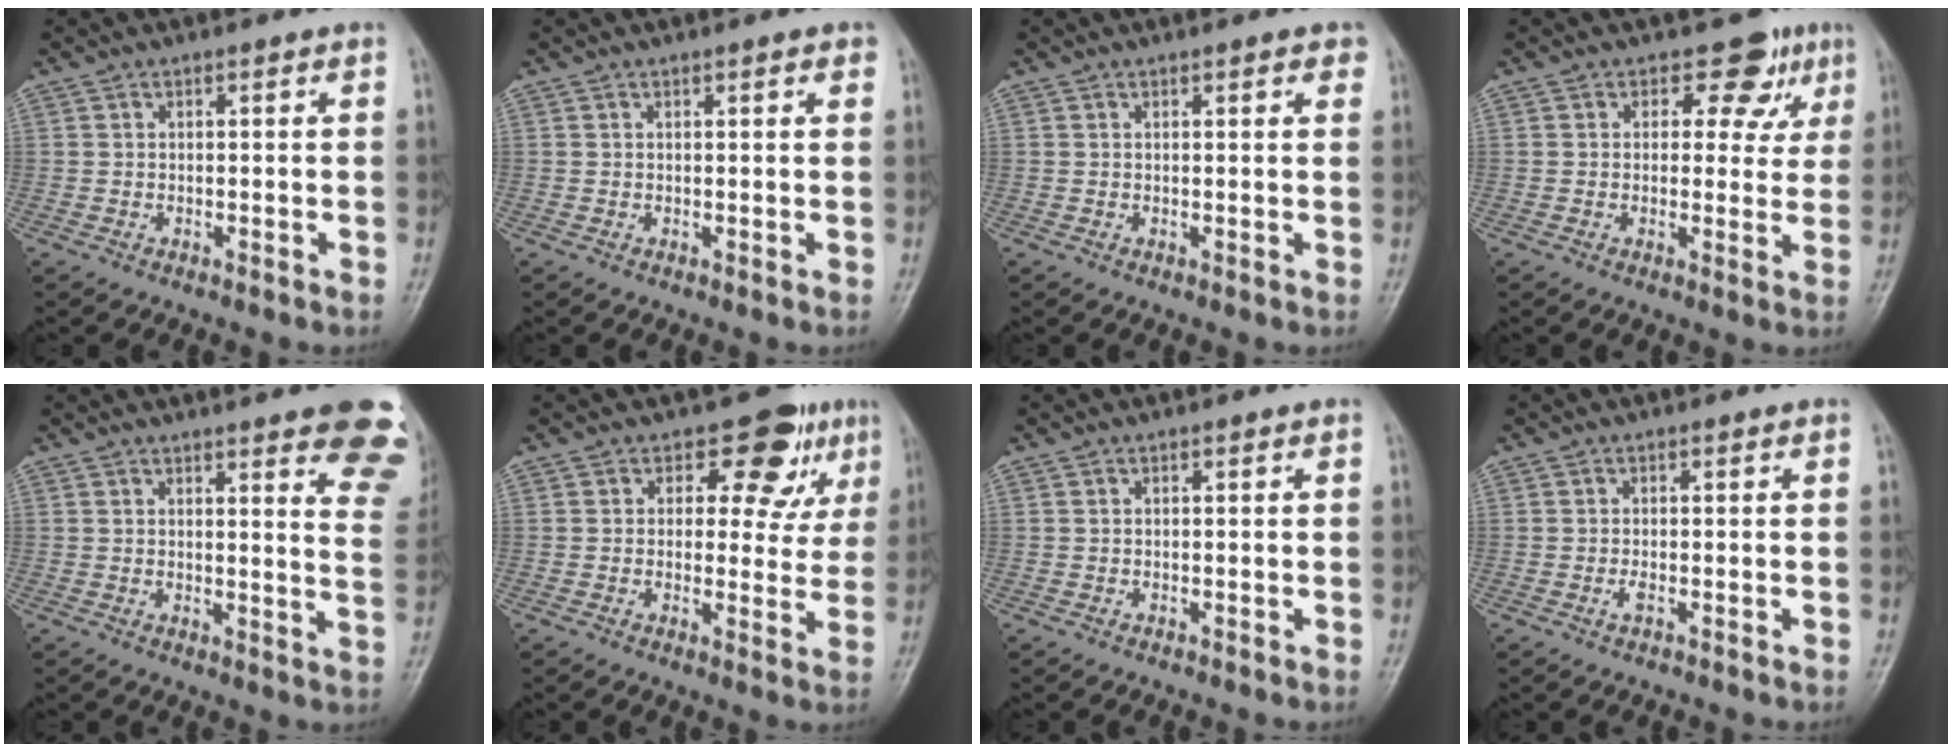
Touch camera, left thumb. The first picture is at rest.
{"total": 1.3, "force": [0.7, 0.3, 1.0], "torque": [-0.012, -0.001, 0.007]}
{"total": 1.9, "force": [1.1, 0.6, 1.4], "torque": [-0.012, -0.002, 0.011]}
{"total": 6.4, "force": [3.2, 4.7, 2.9], "torque": [0.011, -0.007, 0.033]}
{"total": 16.8, "force": [11.1, 3.8, 12.0], "torque": [-0.121, -0.046, 0.115]}
{"total": 8.7, "force": [4.4, 5.8, 4.8], "torque": [-0.010, -0.014, 0.051]}
{"total": 0.0}
{"total": 1.1, "force": [-0.4, 0.3, 1.0], "torque": [-0.020, 0.003, -0.006]}